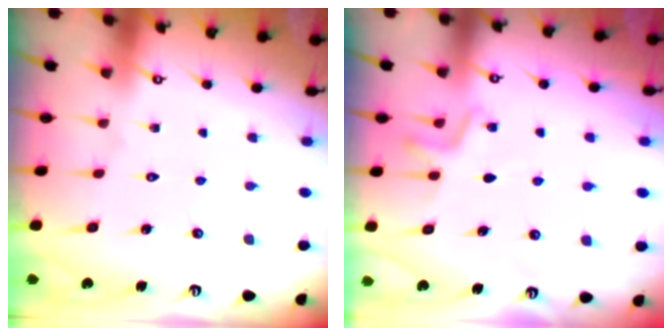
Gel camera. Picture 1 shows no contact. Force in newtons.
{"total": 4.3, "press": 4.1, "slide": 1.2}